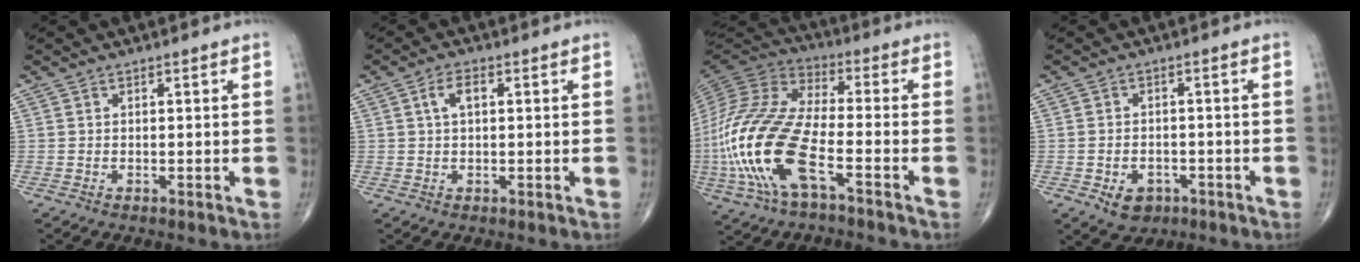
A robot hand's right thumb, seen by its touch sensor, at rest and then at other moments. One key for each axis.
{"total": 3.4, "fx": 0.8, "fy": 1.6, "fz": 2.8, "tx": -0.054, "ty": 0.011, "tz": 0.015}
{"total": 22.2, "fx": -7.3, "fy": 8.7, "fz": 19.1, "tx": -0.449, "ty": 0.016, "tz": -0.136}
{"total": 5.2, "fx": -2.2, "fy": 3.9, "fz": 2.7, "tx": -0.030, "ty": 0.011, "tz": -0.025}